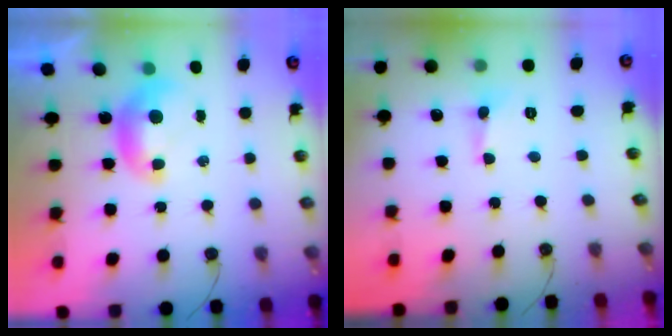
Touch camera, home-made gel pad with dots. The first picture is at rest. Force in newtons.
{"total": 1.2, "press": 1.1, "slide": 0.5}